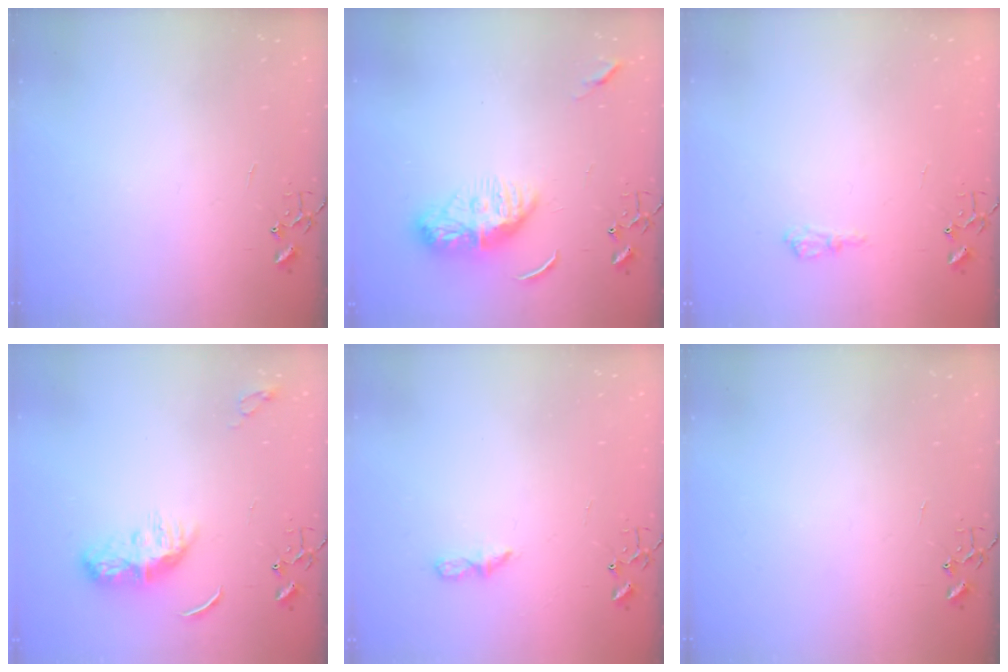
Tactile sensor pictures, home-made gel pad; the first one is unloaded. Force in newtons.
{"total": 12.5, "press": 12.5, "slide": 1.1}
{"total": 7.1, "press": 7.1, "slide": 0.9}
{"total": 8.7, "press": 8.7, "slide": 0.3}
{"total": 5.5, "press": 5.5, "slide": 0.5}
{"total": 0.0}